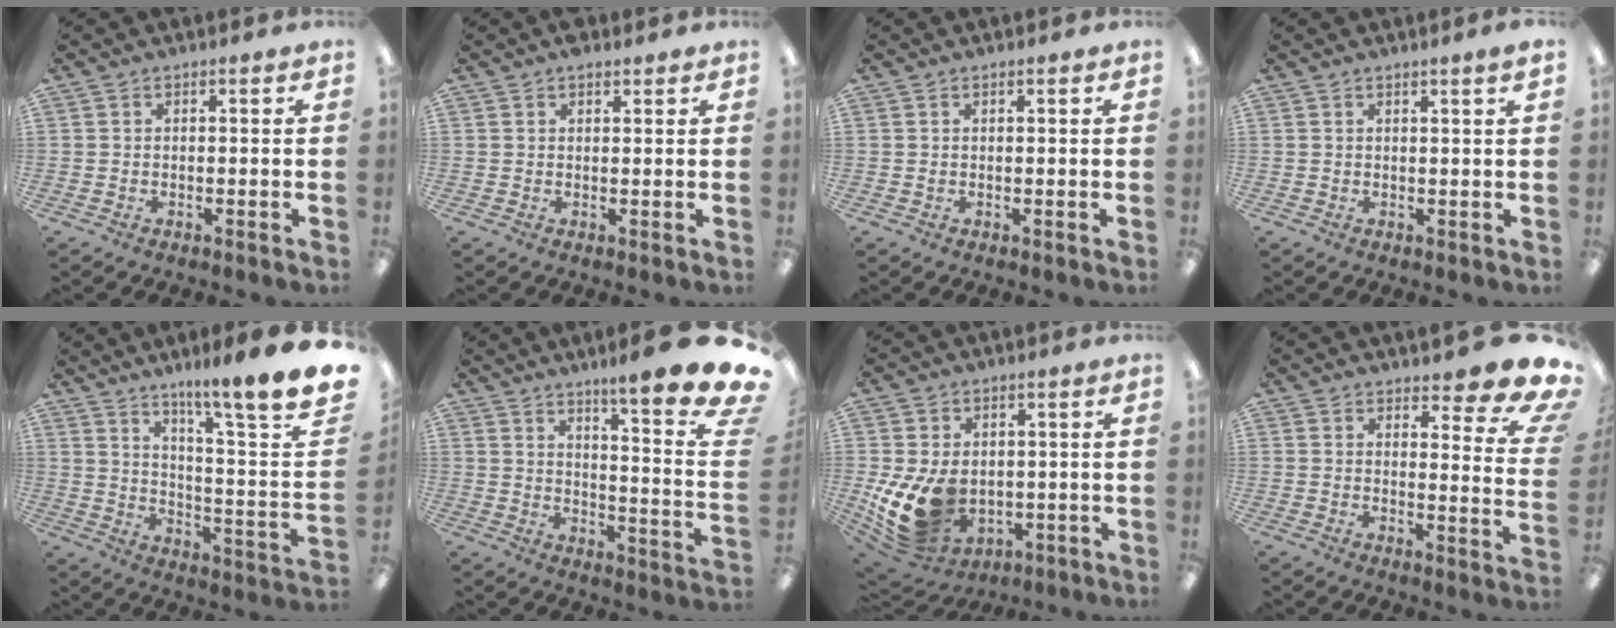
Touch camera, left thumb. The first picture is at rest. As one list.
[{"total": 2.1, "force": [1.5, 0.8, 1.1], "torque": [-0.016, -0.002, 0.026]}, {"total": 0.8, "force": [0.3, 0.3, 0.7], "torque": [-0.015, 0.001, 0.004]}, {"total": 1.5, "force": [1.1, -0.2, 1.0], "torque": [-0.018, -0.002, 0.019]}, {"total": 13.4, "force": [10.0, -0.3, 8.8], "torque": [-0.140, -0.097, 0.153]}, {"total": 14.4, "force": [10.2, 1.0, 10.1], "torque": [-0.153, -0.093, 0.160]}, {"total": 13.2, "force": [-2.1, 9.7, 8.7], "torque": [-0.178, -0.002, -0.029]}, {"total": 9.8, "force": [7.5, 3.0, 5.6], "torque": [-0.054, -0.062, 0.126]}]